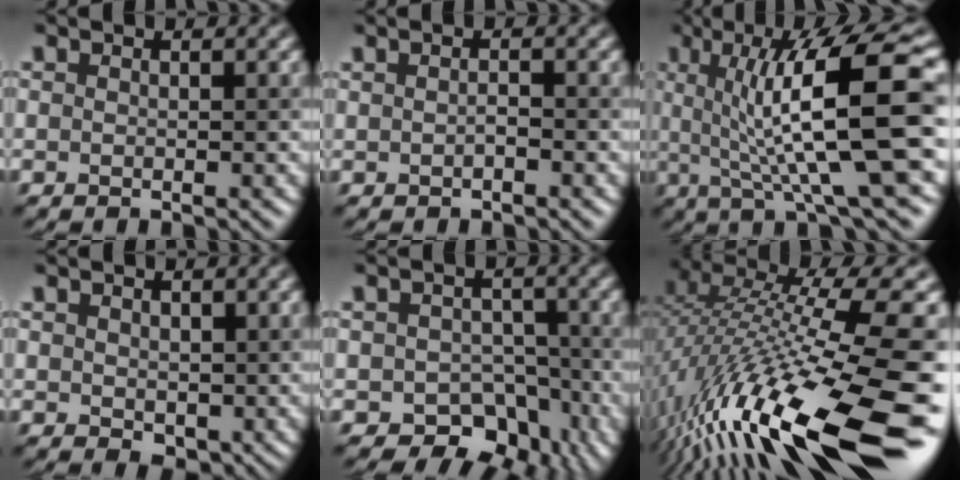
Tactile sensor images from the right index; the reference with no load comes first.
{"total": 0.6, "force": [-0.1, 0.2, 0.5], "torque": [-0.015, -0.001, -0.002]}
{"total": 11.9, "force": [1.2, 2.4, 11.6], "torque": [-0.167, 0.008, 0.022]}
{"total": 2.4, "force": [0.8, 1.6, 1.5], "torque": [-0.028, -0.007, 0.020]}
{"total": 6.1, "force": [-2.5, 4.8, 2.9], "torque": [-0.017, -0.002, -0.031]}
{"total": 16.5, "force": [-4.3, 4.1, 15.4], "torque": [-0.280, 0.016, -0.072]}